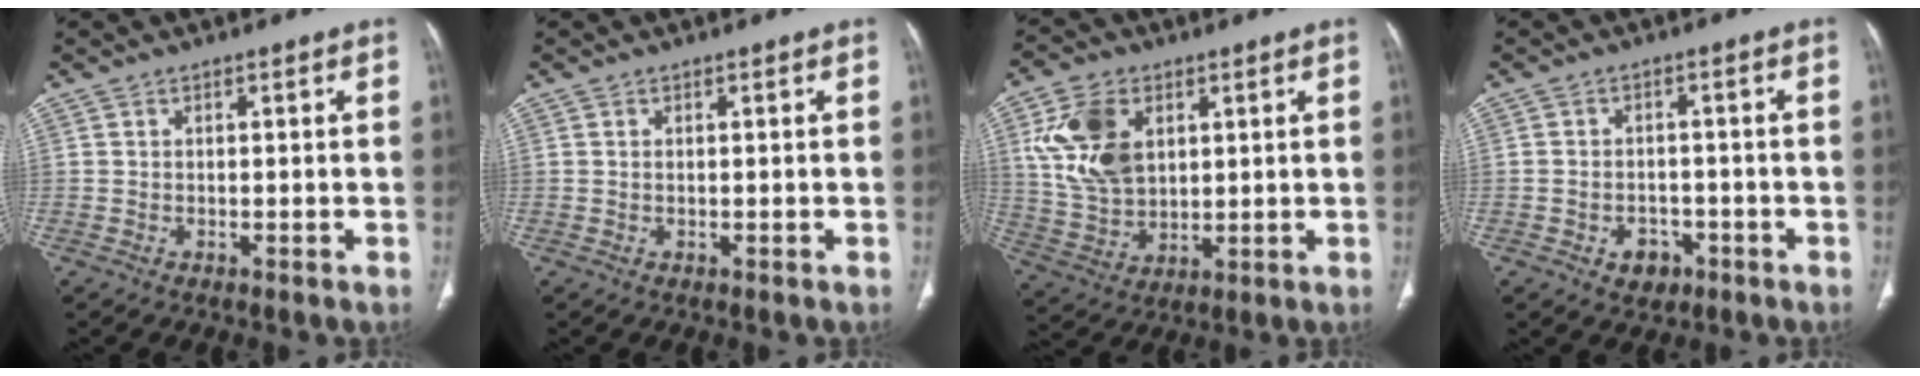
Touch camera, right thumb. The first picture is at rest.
{"total": 0.0}
{"total": 13.6, "force": [4.2, 9.2, 9.1], "torque": [-0.159, -0.009, 0.091]}
{"total": 4.4, "force": [-2.1, 3.4, 1.9], "torque": [-0.013, 0.017, -0.022]}